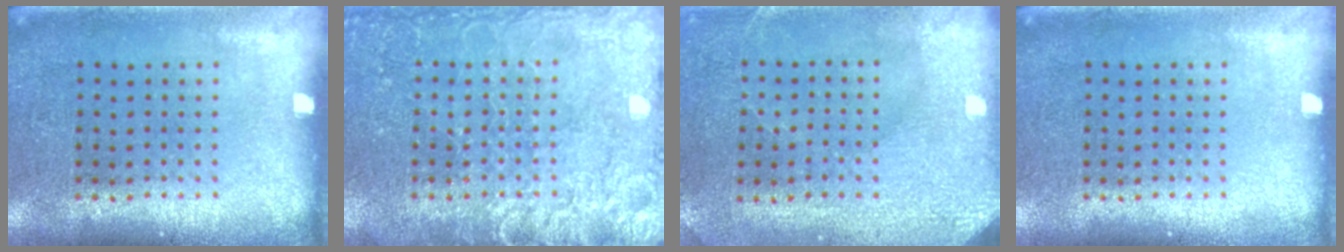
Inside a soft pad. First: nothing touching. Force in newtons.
{"total": 5.0, "press": 5.0, "slide": 0.6}
{"total": 2.9, "press": 2.7, "slide": 1.1}
{"total": 0.0}